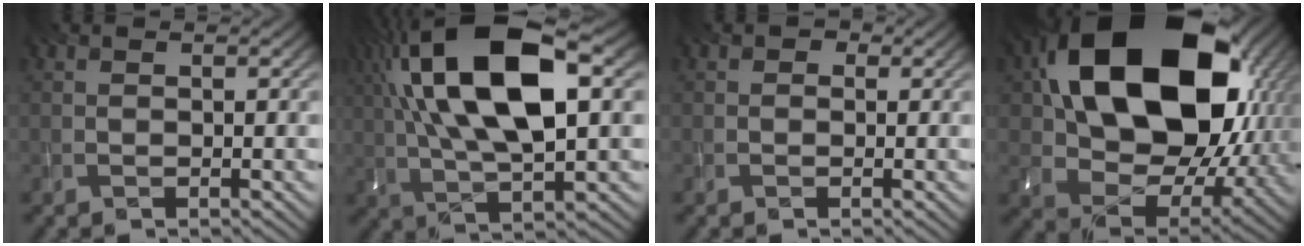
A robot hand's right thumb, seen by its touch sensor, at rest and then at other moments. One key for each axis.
{"total": 18.3, "fx": 5.3, "fy": 7.4, "fz": 15.8, "tx": -0.323, "ty": 0.038, "tz": 0.079}
{"total": 1.0, "fx": 0.2, "fy": 1.0, "fz": 0.3, "tx": 0.000, "ty": -0.002, "tz": -0.007}
{"total": 21.8, "fx": 6.4, "fy": 15.0, "fz": 14.4, "tx": -0.315, "ty": -0.005, "tz": 0.150}